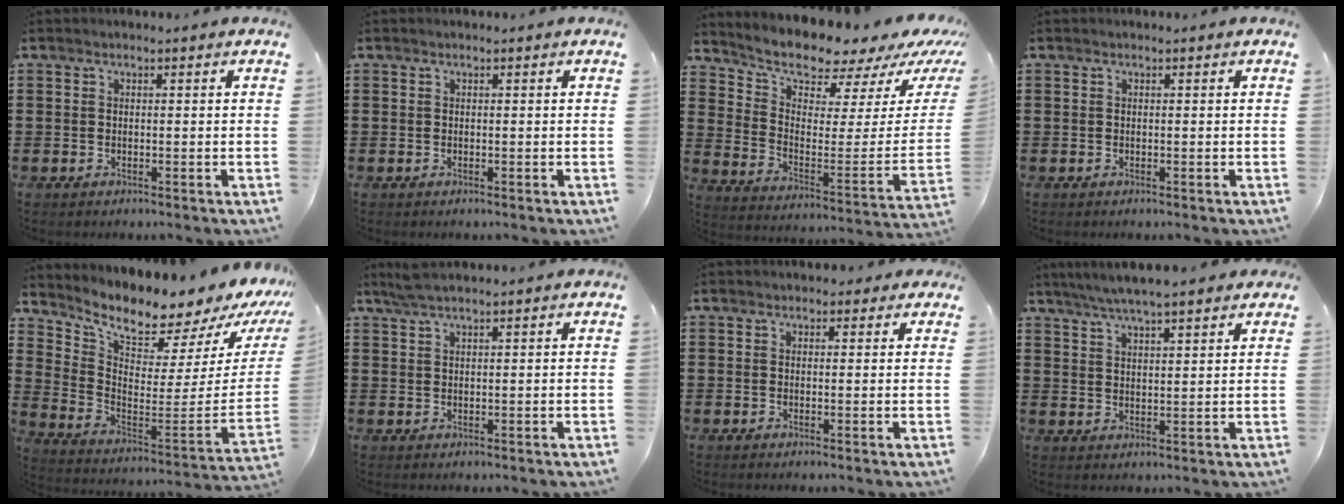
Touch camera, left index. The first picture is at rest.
{"total": 0.0}
{"total": 7.2, "force": [6.8, 1.8, 1.5], "torque": [-0.050, -0.078, 0.112]}
{"total": 0.0}
{"total": 7.0, "force": [6.4, 1.1, 2.5], "torque": [-0.074, -0.078, 0.102]}
{"total": 2.4, "force": [1.9, 0.2, 1.5], "torque": [-0.032, 0.003, 0.035]}
{"total": 1.3, "force": [1.0, 0.7, 0.4], "torque": [-0.004, 0.004, 0.017]}
{"total": 4.8, "force": [4.2, 0.2, 2.5], "torque": [-0.058, -0.008, 0.072]}